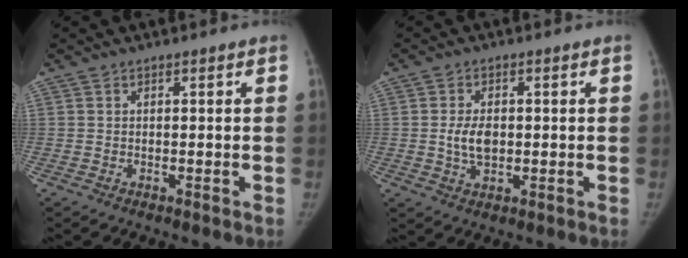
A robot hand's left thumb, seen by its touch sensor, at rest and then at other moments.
{"total": 4.6, "force": [-0.1, 2.8, 3.7], "torque": [-0.063, -0.002, 0.002]}